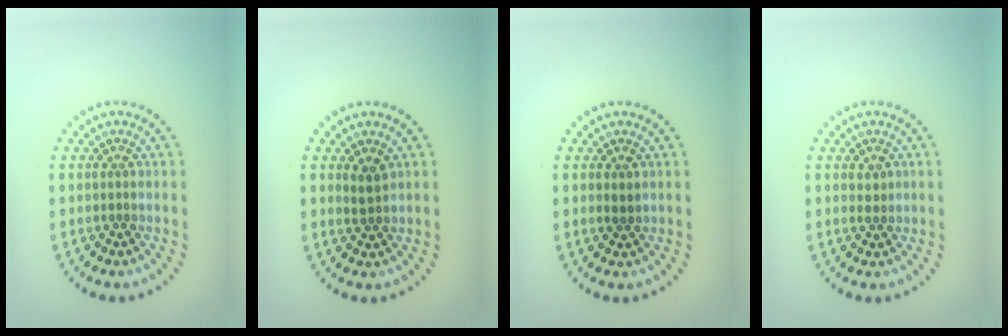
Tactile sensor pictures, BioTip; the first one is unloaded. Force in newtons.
{"total": 1.5, "press": 1.2, "slide": 0.9}
{"total": 0.7, "press": 0.7, "slide": 0.2}
{"total": 1.0, "press": 1.0, "slide": 0.3}